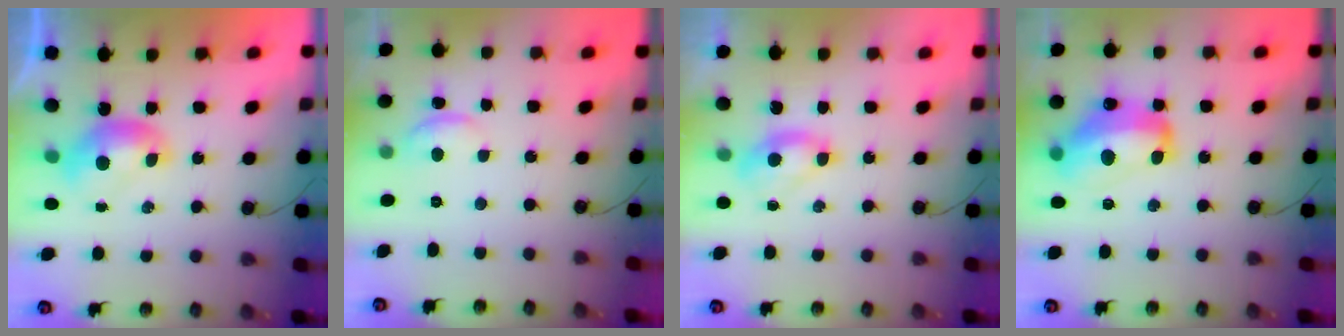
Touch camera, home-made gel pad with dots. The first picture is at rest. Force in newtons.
{"total": 0.8, "press": 0.5, "slide": 0.6}
{"total": 2.1, "press": 2.0, "slide": 0.7}
{"total": 11.4, "press": 11.4, "slide": 0.8}